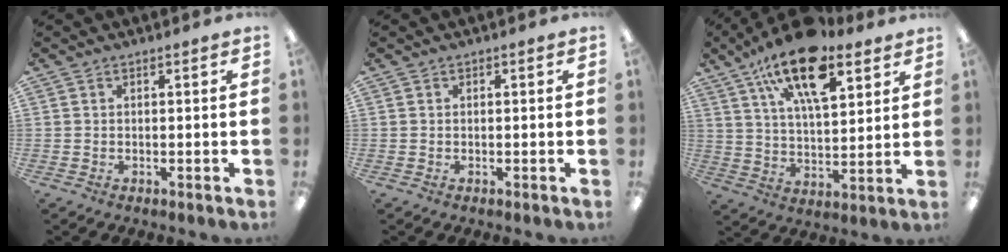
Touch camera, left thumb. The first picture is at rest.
{"total": 0.0}
{"total": 18.7, "force": [11.5, 7.9, 12.5], "torque": [-0.204, -0.051, 0.193]}